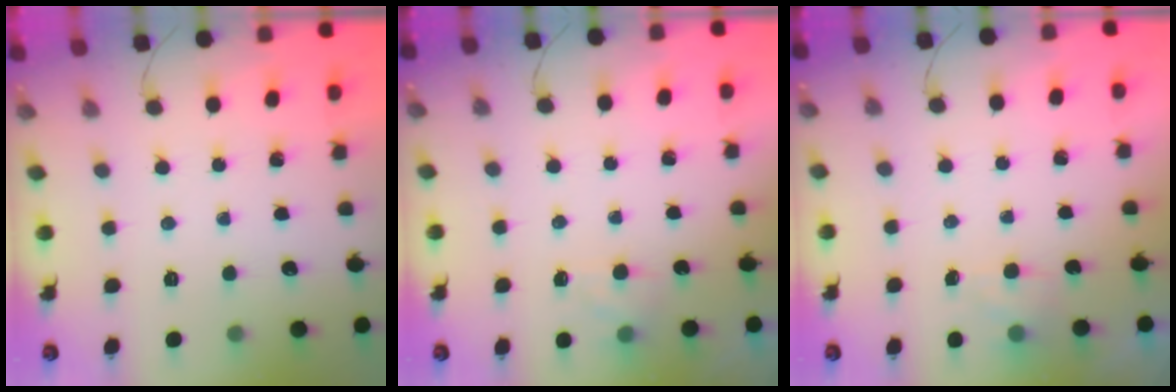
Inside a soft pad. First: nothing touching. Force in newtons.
{"total": 4.0, "press": 3.8, "slide": 1.1}
{"total": 4.1, "press": 4.0, "slide": 1.2}